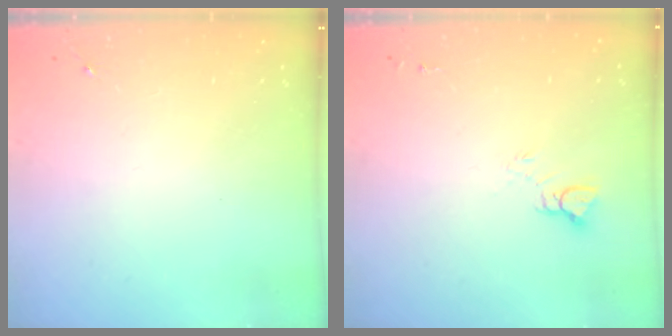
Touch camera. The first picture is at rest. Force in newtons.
{"total": 5.3, "press": 5.3, "slide": 0.5}